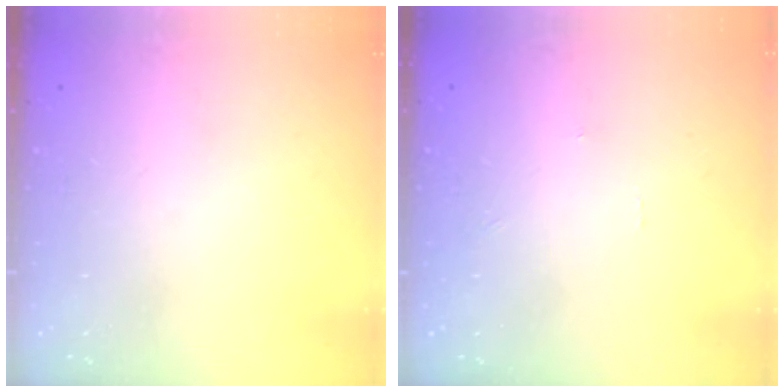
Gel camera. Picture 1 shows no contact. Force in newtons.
{"total": 0.0}